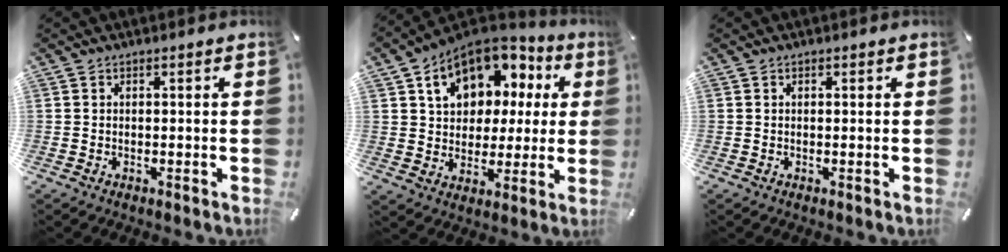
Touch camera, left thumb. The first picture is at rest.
{"total": 13.6, "force": [6.2, 10.3, 6.5], "torque": [-0.109, -0.029, 0.113]}
{"total": 0.0}